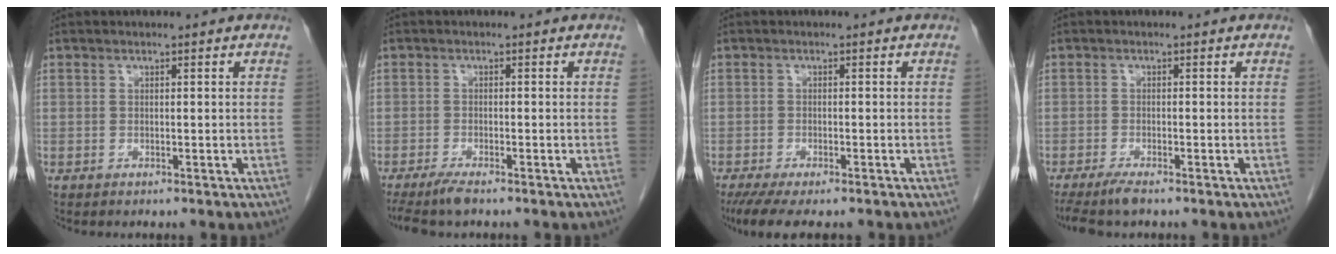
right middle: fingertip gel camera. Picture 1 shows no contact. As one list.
[{"total": 3.7, "force": [-3.0, 0.2, 2.2], "torque": [-0.042, -0.009, -0.054]}, {"total": 7.8, "force": [-6.1, 1.8, 4.5], "torque": [-0.065, -0.016, -0.095]}, {"total": 3.4, "force": [-2.7, 0.1, 2.1], "torque": [-0.040, -0.009, -0.050]}]